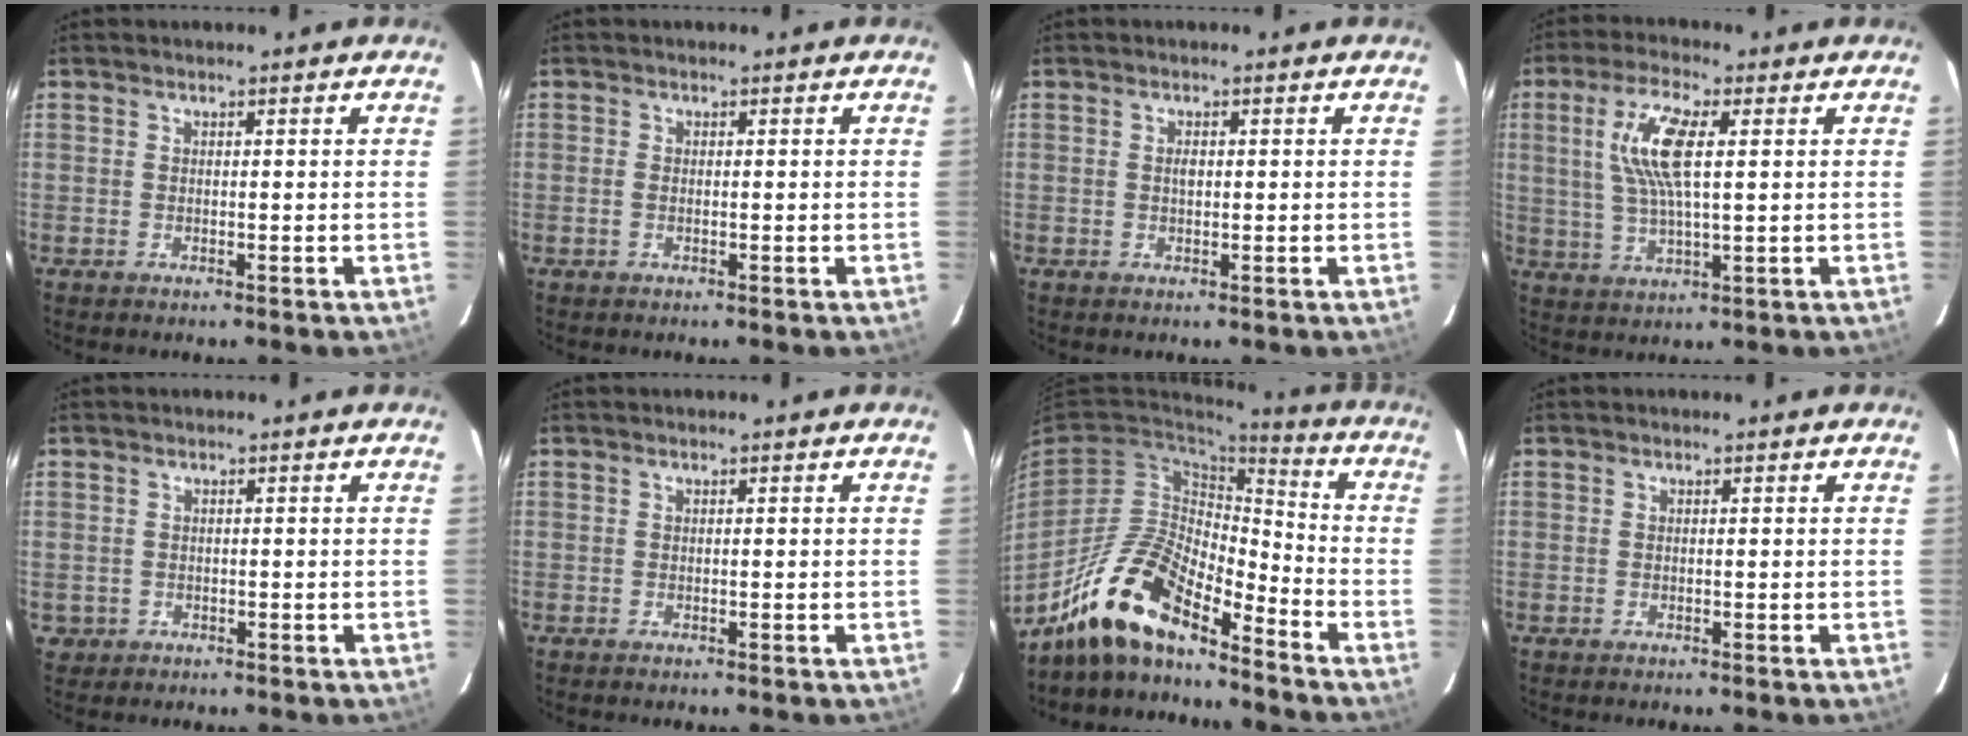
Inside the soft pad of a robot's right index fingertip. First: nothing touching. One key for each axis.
{"total": 0.8, "fx": -0.2, "fy": 0.4, "fz": 0.6, "tx": -0.016, "ty": 0.000, "tz": -0.005}
{"total": 1.1, "fx": 0.1, "fy": 0.7, "fz": 0.8, "tx": -0.014, "ty": 0.003, "tz": 0.002}
{"total": 10.1, "fx": 2.4, "fy": 2.8, "fz": 9.4, "tx": -0.192, "ty": 0.008, "tz": 0.049}
{"total": 2.2, "fx": -0.3, "fy": 2.2, "fz": 0.3, "tx": -0.005, "ty": 0.002, "tz": 0.000}
{"total": 0.0}
{"total": 15.1, "fx": -12.2, "fy": 4.2, "fz": 8.0, "tx": -0.160, "ty": 0.000, "tz": -0.236}
{"total": 0.0}